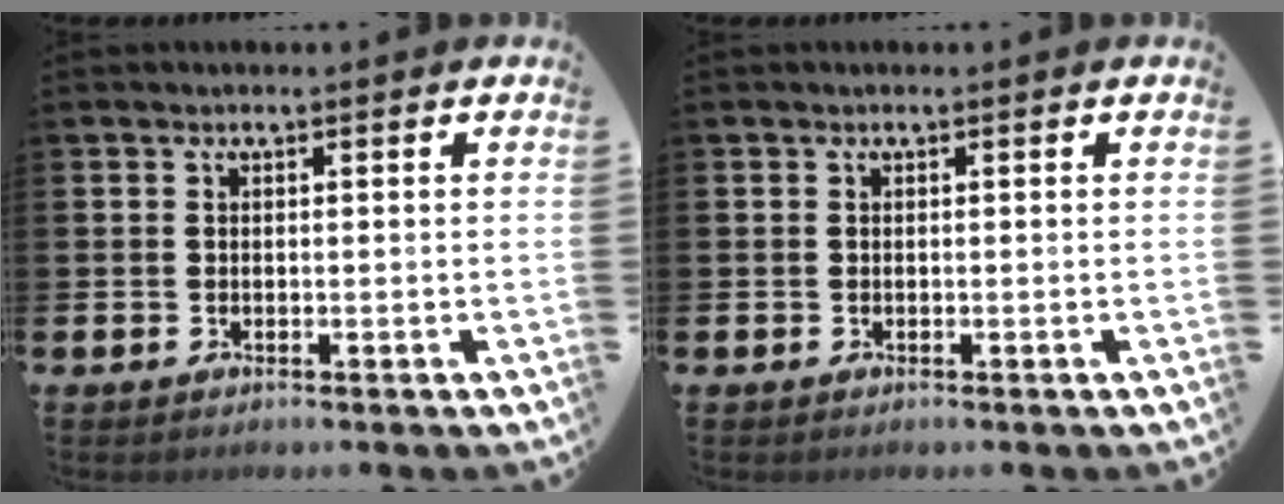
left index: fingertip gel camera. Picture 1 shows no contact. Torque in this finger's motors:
{"motor_torque": [0.00, 0.00, 0.00, -0.01]}